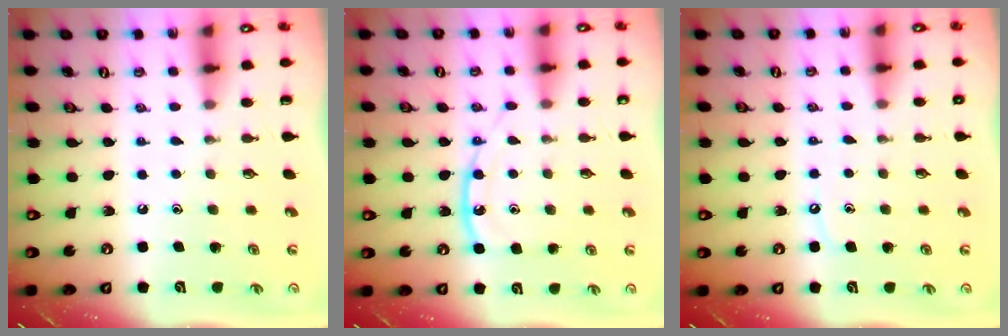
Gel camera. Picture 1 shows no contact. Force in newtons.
{"total": 11.7, "press": 11.7, "slide": 0.9}
{"total": 5.1, "press": 5.0, "slide": 0.6}